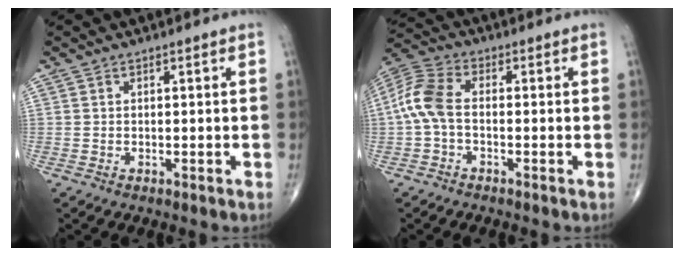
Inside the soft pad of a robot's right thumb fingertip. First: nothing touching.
{"total": 8.0, "force": [-0.7, 4.5, 6.7], "torque": [-0.153, 0.023, -0.026]}